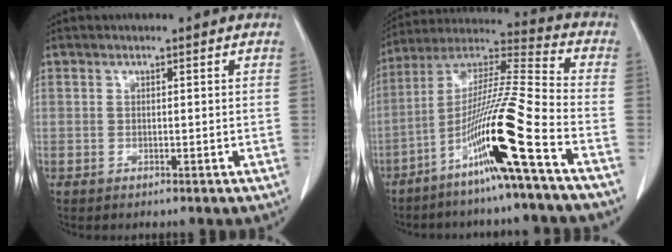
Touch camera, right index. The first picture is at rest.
{"total": 16.0, "force": [-7.6, -1.9, 13.9], "torque": [-0.273, -0.016, -0.147]}